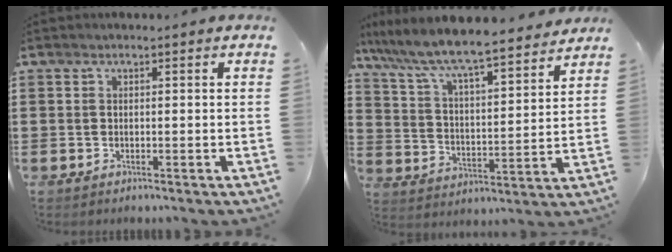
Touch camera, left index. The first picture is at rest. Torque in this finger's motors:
{"motor_torque": [2.14, 0.00, 0.41, 0.10]}